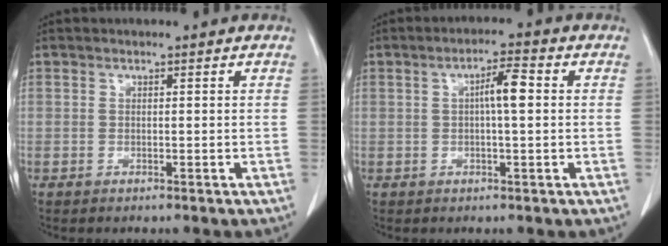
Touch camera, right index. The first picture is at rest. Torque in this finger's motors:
{"motor_torque": [0.64, 0.13, 0.12, 0.07]}